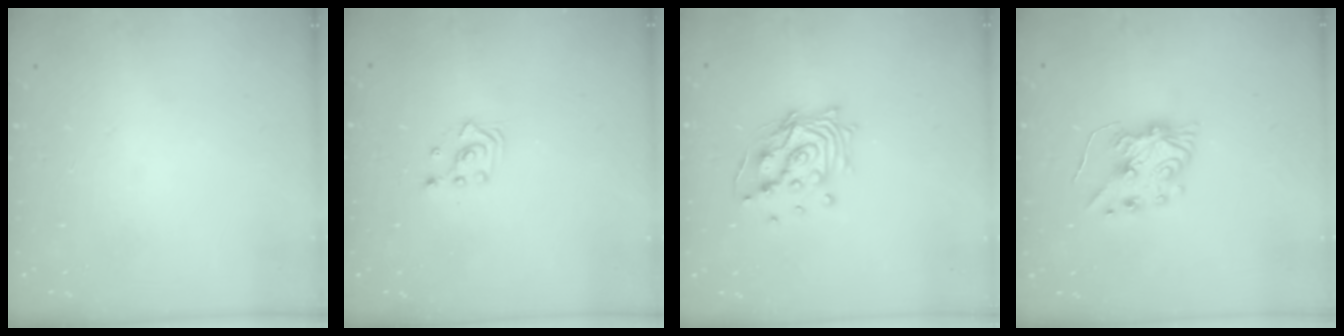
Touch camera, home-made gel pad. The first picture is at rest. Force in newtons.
{"total": 2.5, "press": 2.5, "slide": 0.3}
{"total": 12.8, "press": 12.8, "slide": 1.3}
{"total": 6.6, "press": 6.6, "slide": 0.7}